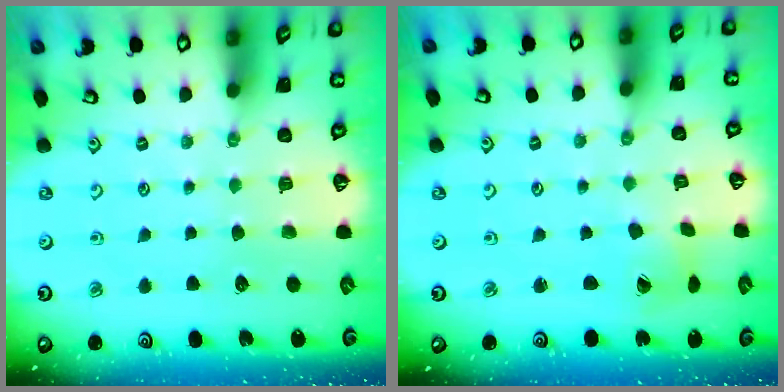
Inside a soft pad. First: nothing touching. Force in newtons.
{"total": 2.7, "press": 2.6, "slide": 0.4}